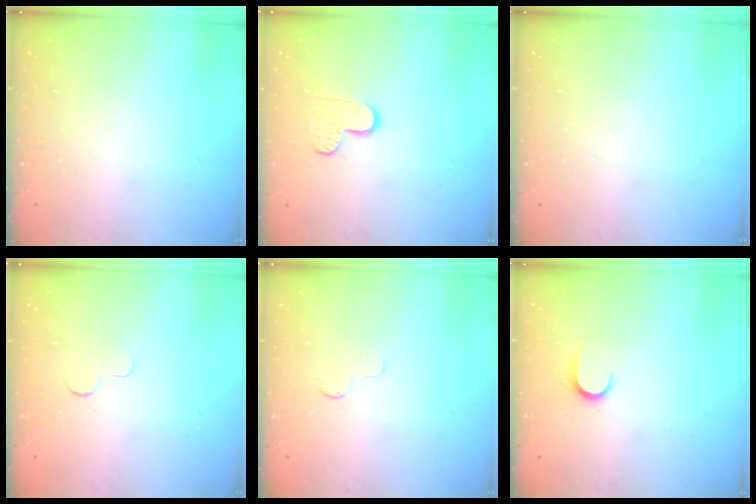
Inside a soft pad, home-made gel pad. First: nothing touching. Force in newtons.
{"total": 5.9, "press": 5.9, "slide": 0.3}
{"total": 0.0}
{"total": 2.5, "press": 2.5, "slide": 0.2}
{"total": 4.2, "press": 4.2, "slide": 0.4}
{"total": 6.8, "press": 6.7, "slide": 0.6}